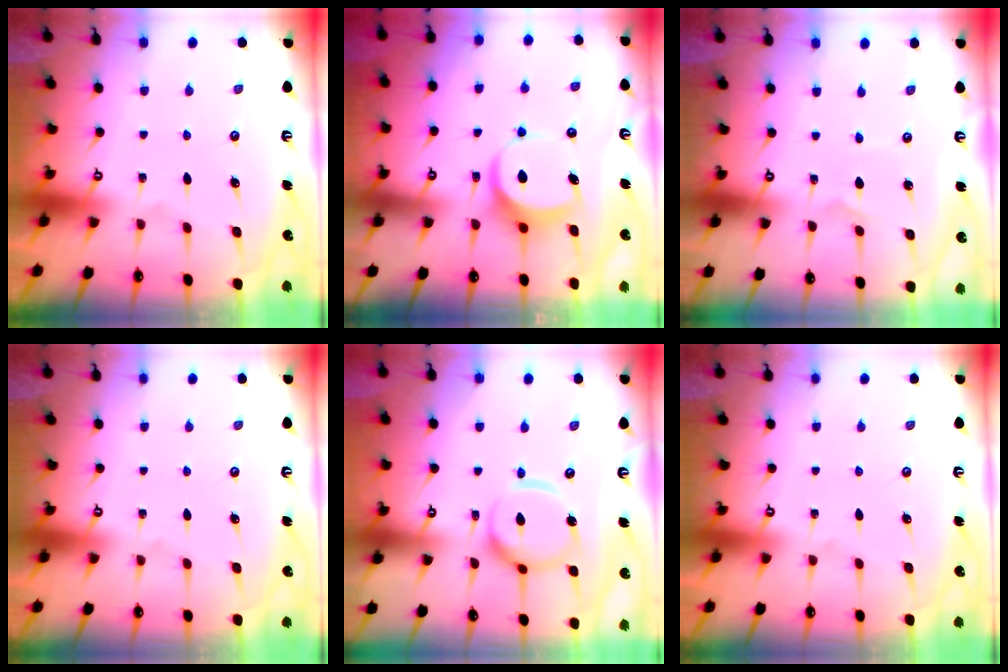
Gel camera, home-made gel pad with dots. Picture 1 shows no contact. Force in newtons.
{"total": 6.7, "press": 6.7, "slide": 0.5}
{"total": 1.2, "press": 1.2, "slide": 0.0}
{"total": 0.0}
{"total": 13.7, "press": 13.6, "slide": 1.5}
{"total": 0.0}